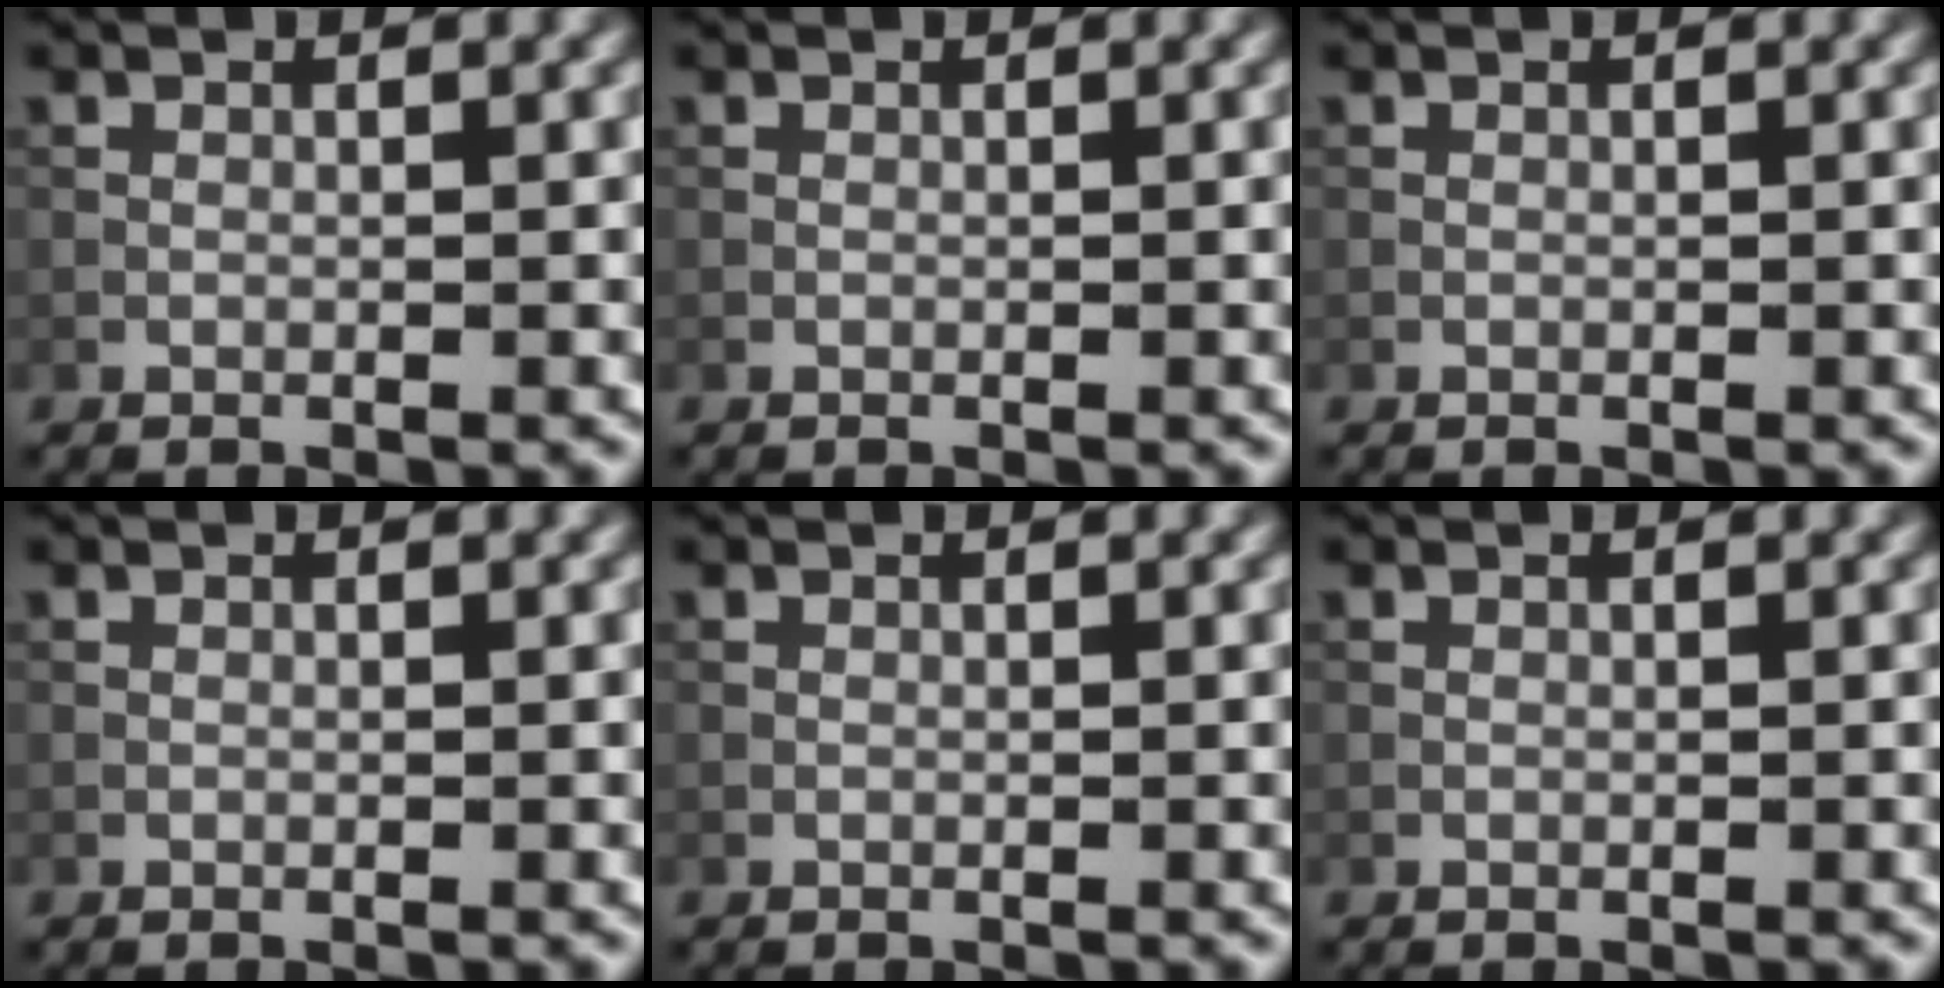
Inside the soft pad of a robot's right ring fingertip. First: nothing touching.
{"total": 0.0}
{"total": 0.0}
{"total": 0.0}
{"total": 0.0}
{"total": 0.0}